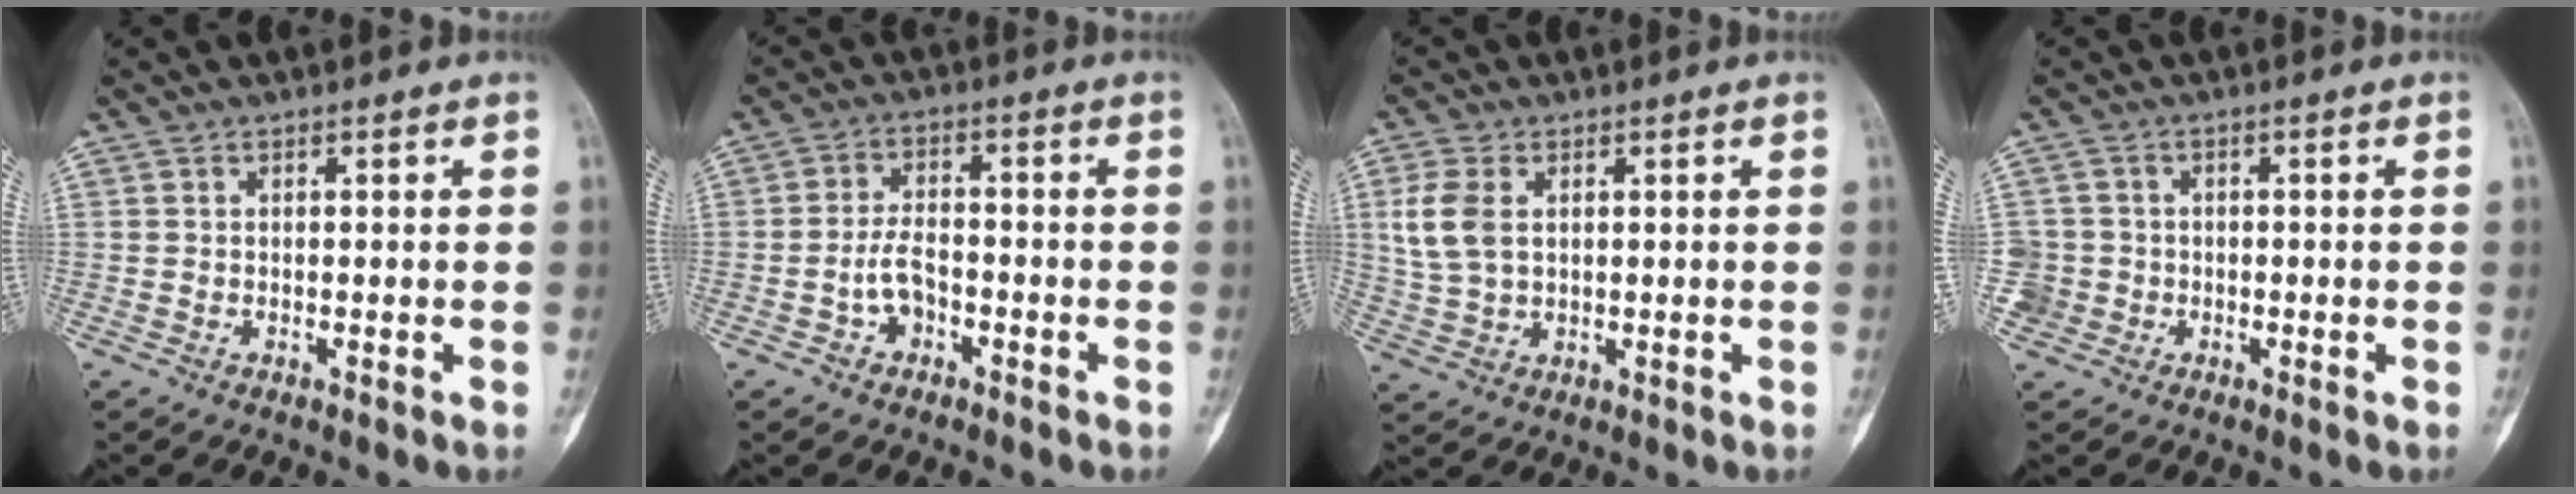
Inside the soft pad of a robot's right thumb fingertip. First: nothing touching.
{"total": 4.7, "force": [-1.9, 3.0, 3.1], "torque": [-0.051, 0.024, -0.038]}
{"total": 7.4, "force": [1.7, 4.7, 5.5], "torque": [-0.121, 0.001, 0.040]}
{"total": 3.4, "force": [-0.9, 3.3, -0.2], "torque": [0.018, 0.014, -0.021]}